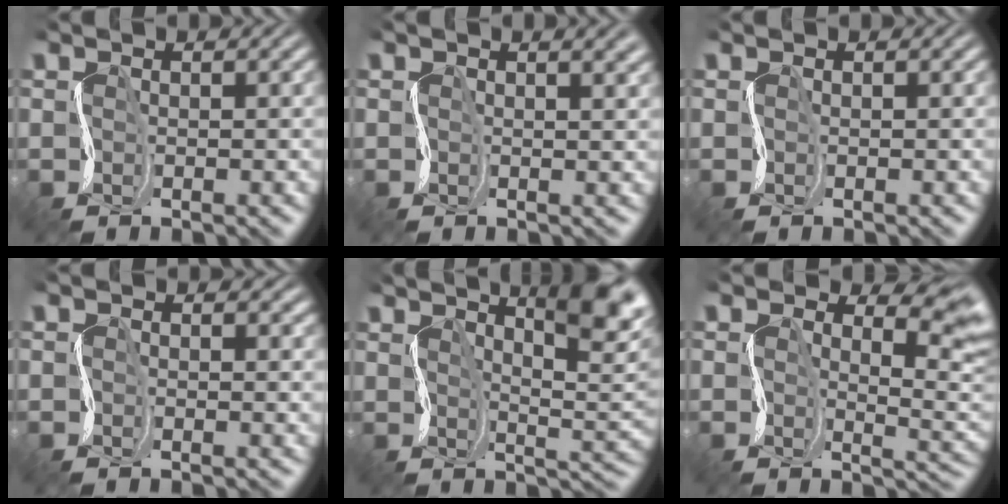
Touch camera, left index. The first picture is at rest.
{"total": 2.7, "force": [1.5, 1.0, 2.0], "torque": [-0.013, 0.007, 0.013]}
{"total": 0.0}
{"total": 0.9, "force": [0.3, 0.6, 0.6], "torque": [-0.004, 0.002, 0.002]}
{"total": 9.6, "force": [4.9, 2.6, 7.8], "torque": [-0.103, 0.014, 0.070]}
{"total": 5.8, "force": [2.4, 2.9, 4.4], "torque": [-0.061, -0.006, 0.036]}